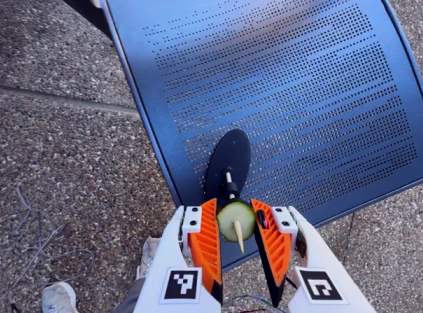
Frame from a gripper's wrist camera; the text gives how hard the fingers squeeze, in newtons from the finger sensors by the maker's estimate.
{"total": 9.9, "left": 8.9, "right": 10.8}